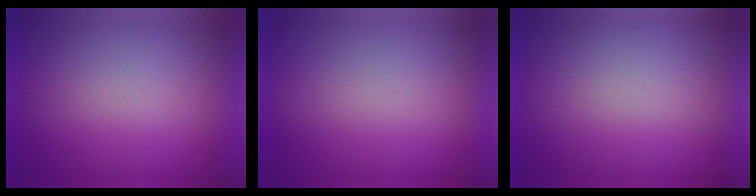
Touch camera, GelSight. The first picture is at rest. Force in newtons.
{"total": 0.0}
{"total": 1.9}